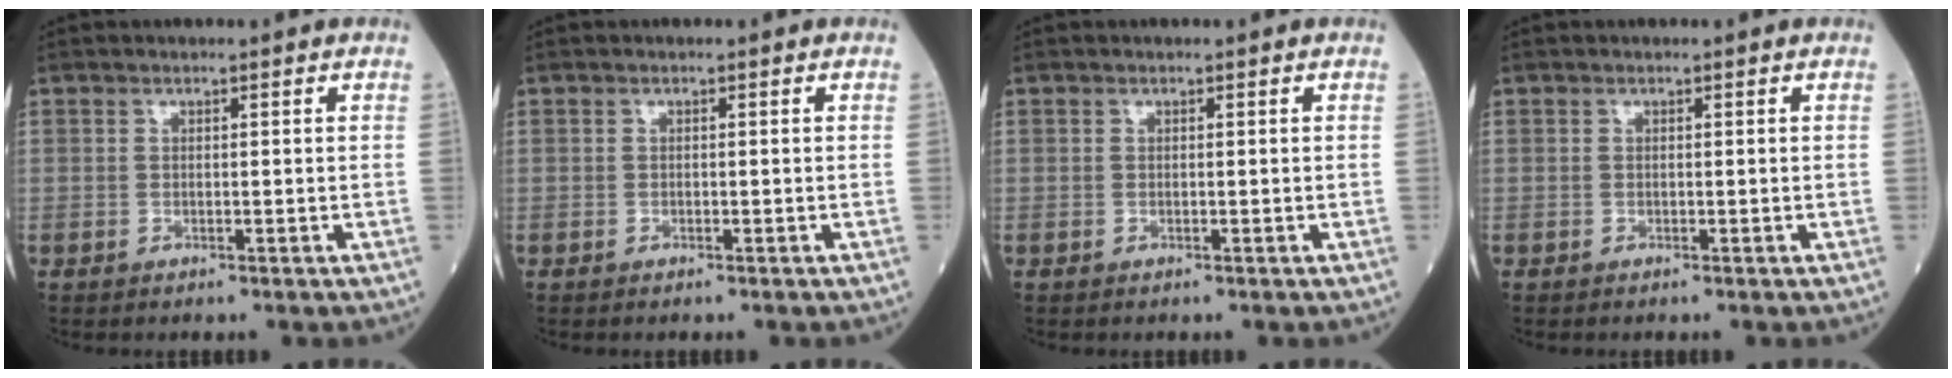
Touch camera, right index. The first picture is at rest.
{"total": 0.0}
{"total": 0.0}
{"total": 0.0}